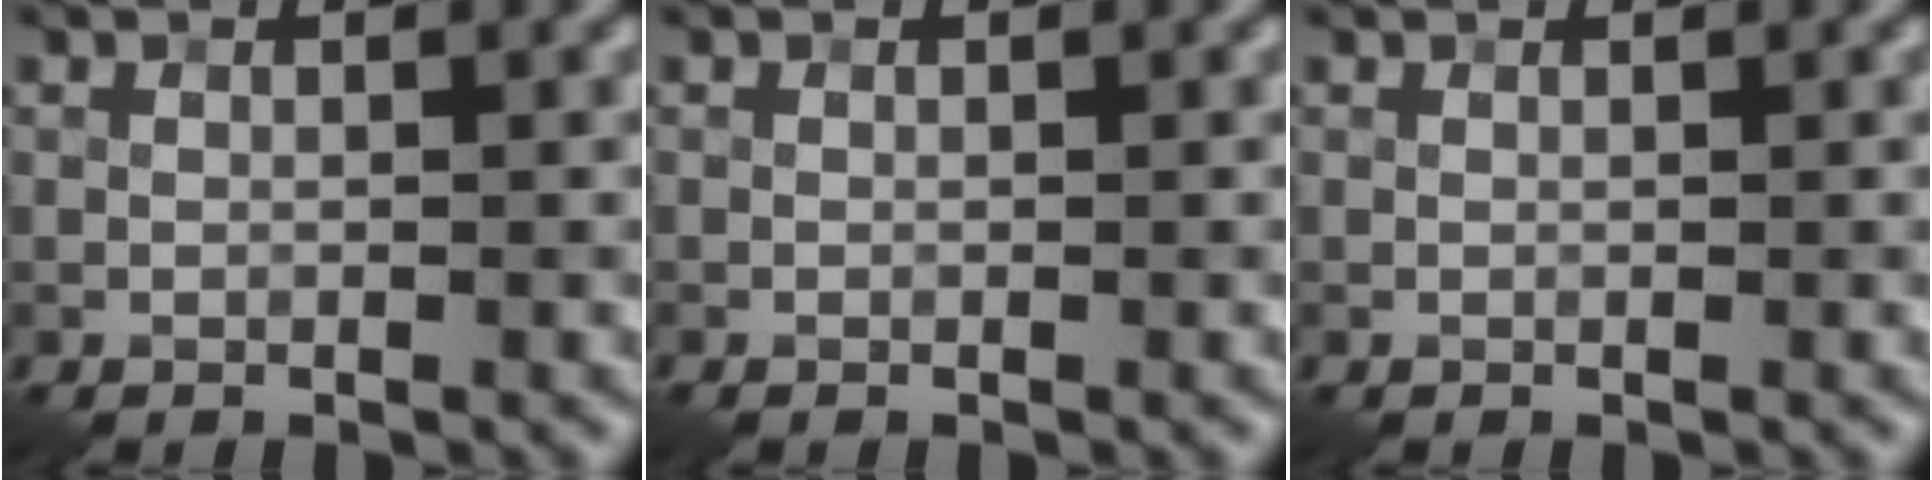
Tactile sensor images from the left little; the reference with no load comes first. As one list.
[{"total": 0.0}, {"total": 0.6, "force": [0.6, 0.1, 0.1], "torque": [-0.002, 0.001, 0.007]}]